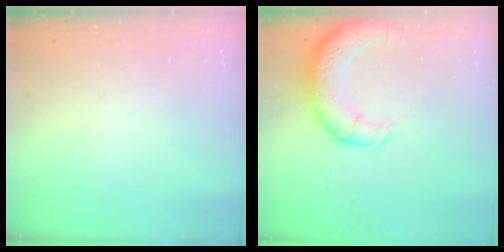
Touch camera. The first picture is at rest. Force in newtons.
{"total": 13.7, "press": 13.3, "slide": 3.4}